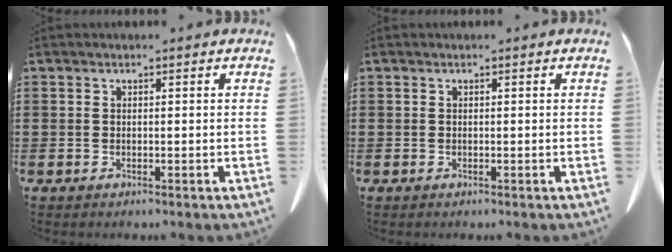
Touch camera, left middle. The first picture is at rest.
{"total": 0.0}